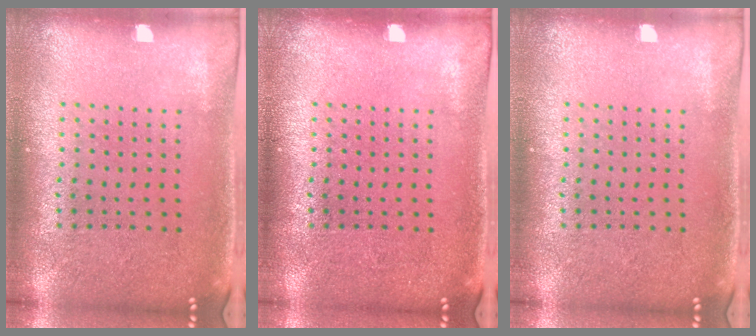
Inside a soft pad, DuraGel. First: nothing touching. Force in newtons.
{"total": 0.0}
{"total": 0.0}